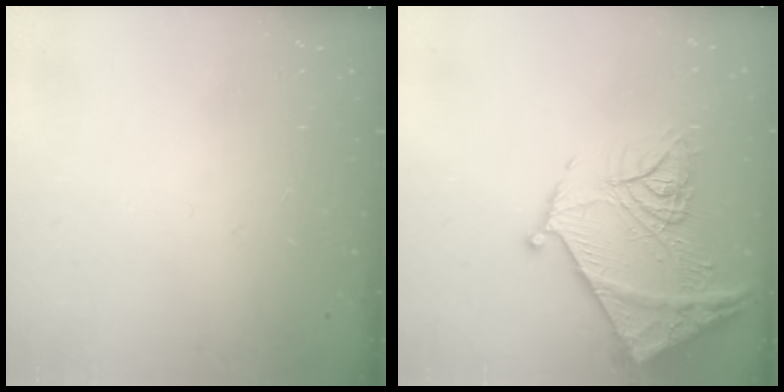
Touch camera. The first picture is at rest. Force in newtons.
{"total": 19.8, "press": 19.7, "slide": 2.1}